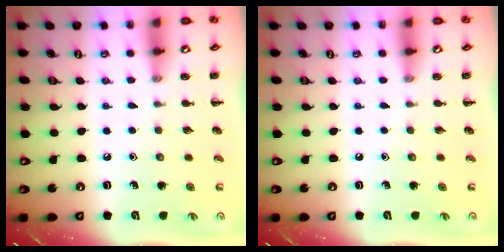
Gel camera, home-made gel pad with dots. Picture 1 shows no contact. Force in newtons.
{"total": 0.0}